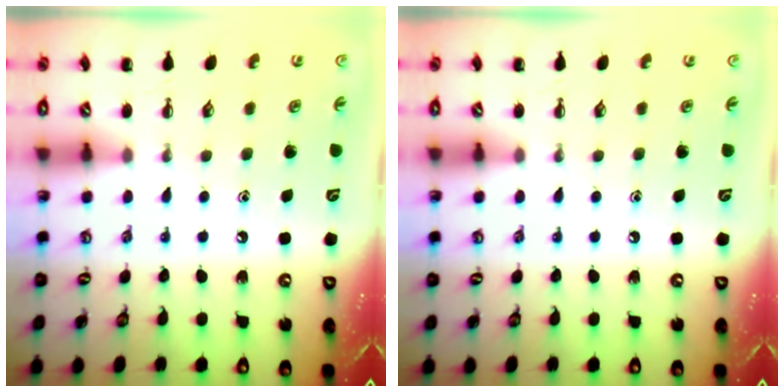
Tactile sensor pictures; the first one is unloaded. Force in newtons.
{"total": 0.0}